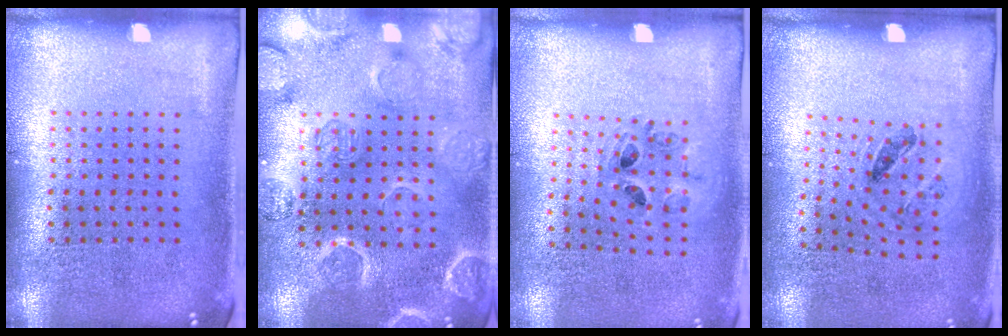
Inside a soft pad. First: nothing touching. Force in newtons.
{"total": 2.7, "press": 2.7, "slide": 0.1}
{"total": 0.9, "press": 0.8, "slide": 0.2}
{"total": 1.2, "press": 0.8, "slide": 1.0}